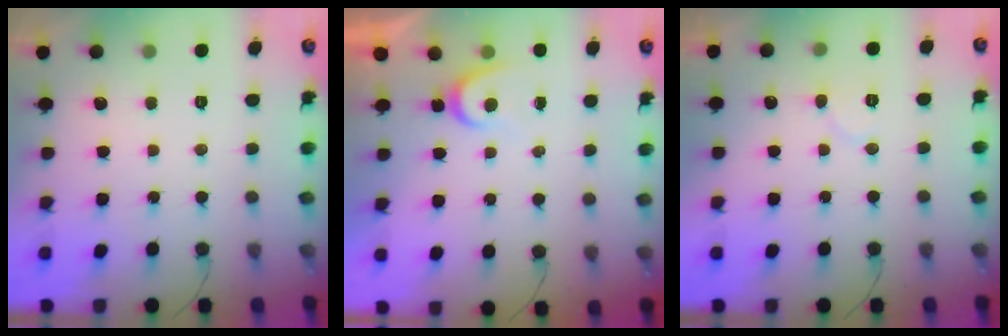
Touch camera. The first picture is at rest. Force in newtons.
{"total": 3.6, "press": 3.5, "slide": 0.3}
{"total": 5.5, "press": 5.5, "slide": 0.5}